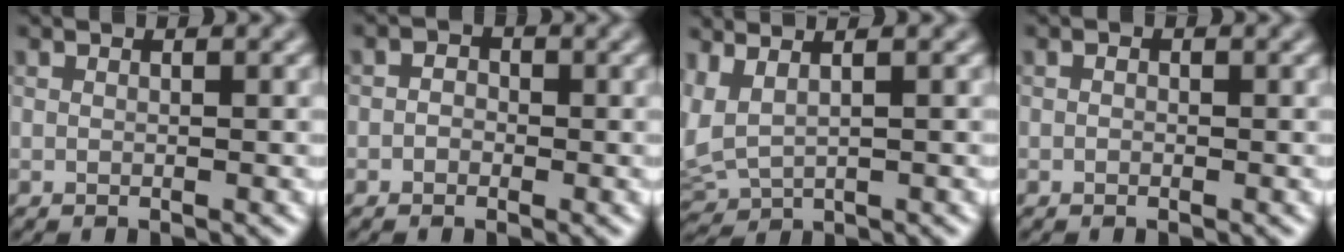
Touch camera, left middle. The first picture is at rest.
{"total": 1.7, "force": [-0.3, 1.5, 0.8], "torque": [-0.008, 0.016, -0.020]}
{"total": 2.2, "force": [0.9, 0.8, 1.8], "torque": [-0.058, 0.008, 0.032]}
{"total": 0.5, "force": [-0.4, 0.3, 0.1], "torque": [-0.003, 0.004, -0.002]}